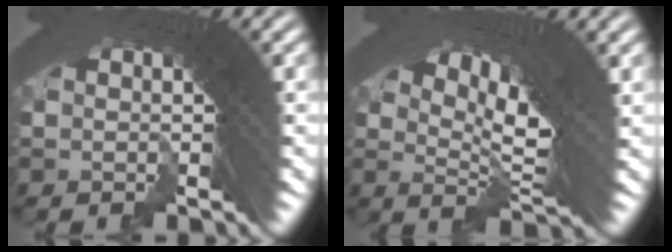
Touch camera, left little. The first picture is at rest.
{"total": 8.3, "force": [2.3, 3.5, 7.1], "torque": [-0.123, -0.004, 0.035]}